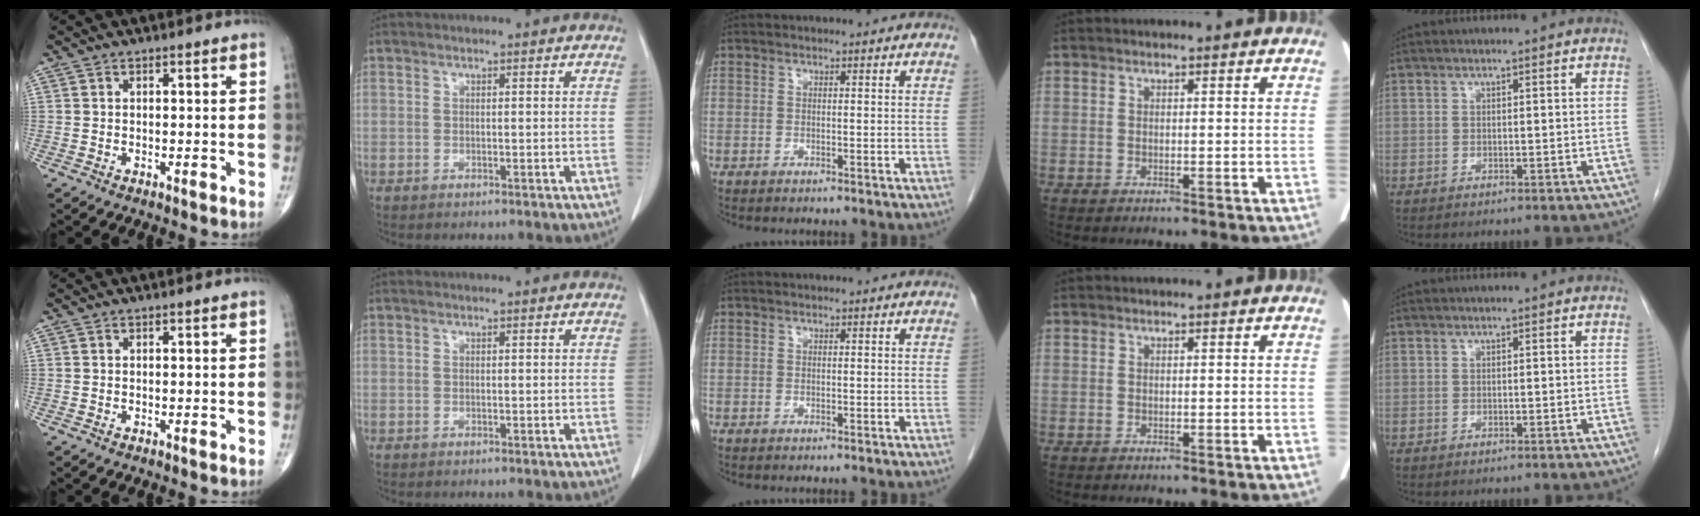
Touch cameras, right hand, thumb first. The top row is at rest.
{}